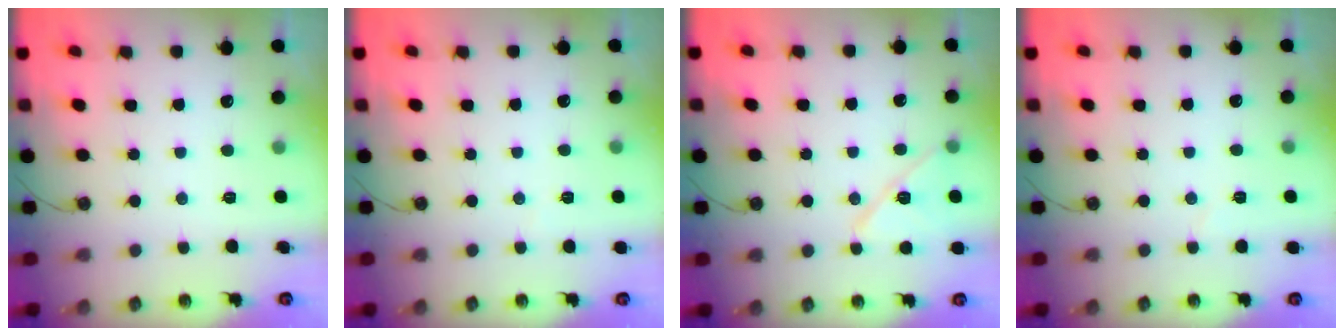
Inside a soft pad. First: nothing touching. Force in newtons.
{"total": 1.6, "press": 1.4, "slide": 0.7}
{"total": 12.1, "press": 12.1, "slide": 0.8}
{"total": 3.7, "press": 2.6, "slide": 2.6}